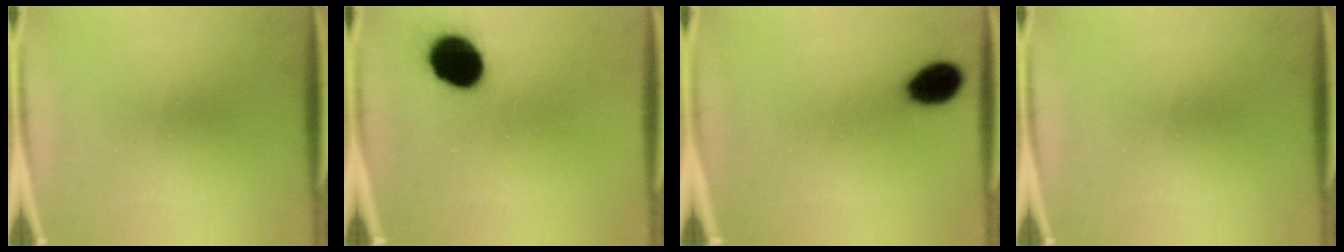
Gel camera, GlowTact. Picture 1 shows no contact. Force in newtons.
{"total": 13.7}
{"total": 8.1}
{"total": 0.0}